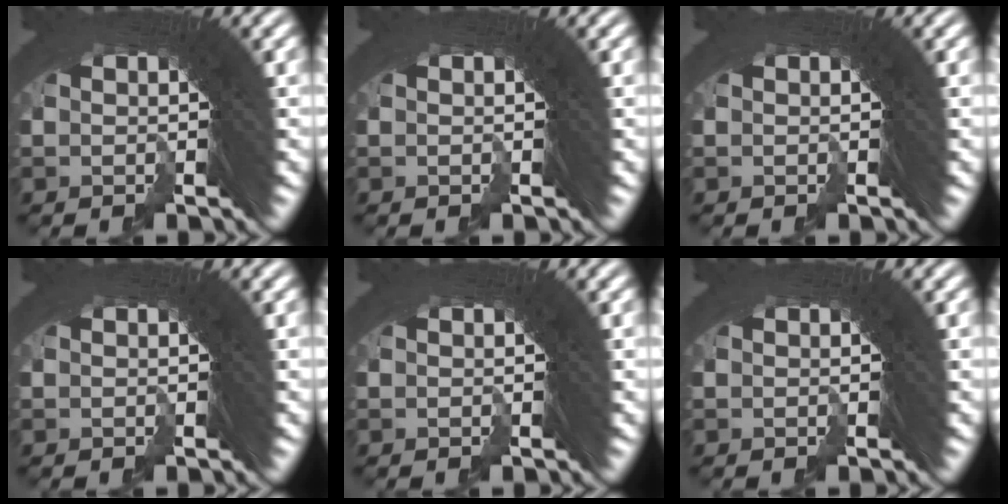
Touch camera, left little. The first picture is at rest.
{"total": 0.0}
{"total": 0.0}
{"total": 0.0}
{"total": 0.0}
{"total": 0.0}